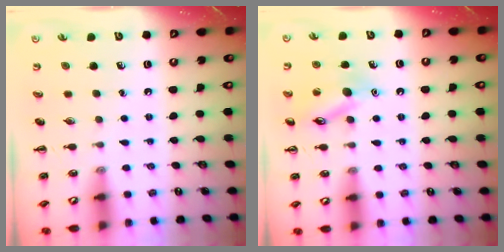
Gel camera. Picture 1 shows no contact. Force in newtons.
{"total": 11.8, "press": 11.8, "slide": 1.1}